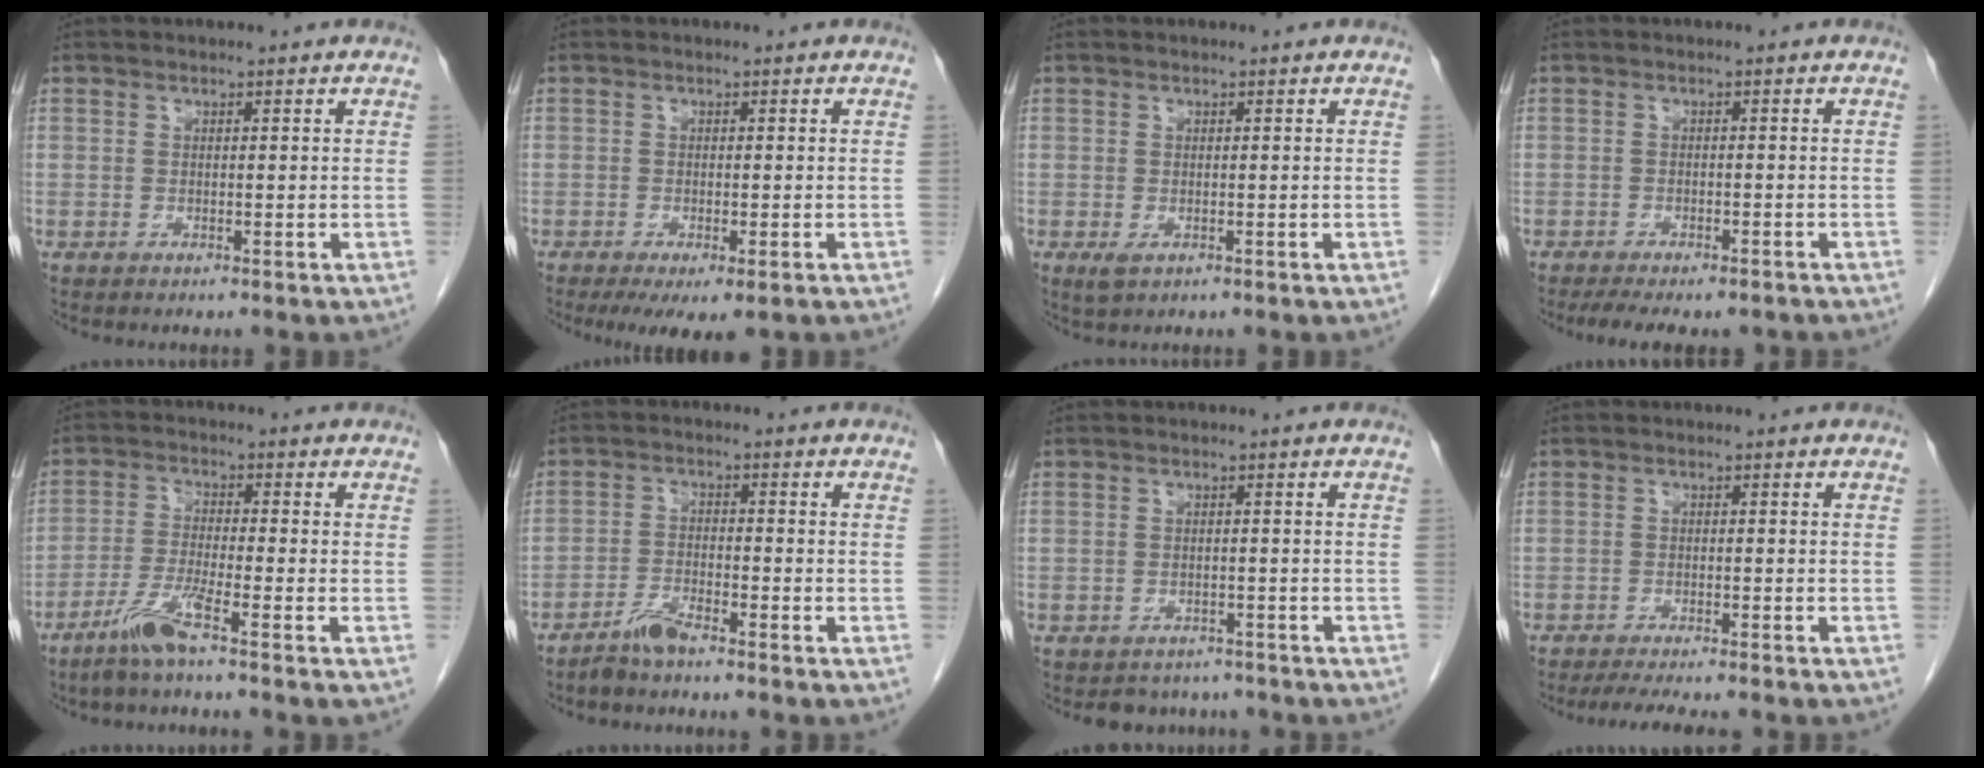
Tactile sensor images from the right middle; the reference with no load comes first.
{"total": 5.6, "force": [-3.4, 1.8, 4.1], "torque": [-0.059, -0.016, -0.051]}
{"total": 1.6, "force": [-0.6, 0.8, 1.2], "torque": [-0.023, -0.004, -0.002]}
{"total": 8.9, "force": [-7.4, 2.7, 4.1], "torque": [-0.060, -0.006, -0.098]}
{"total": 5.7, "force": [-4.0, -0.7, 4.0], "torque": [-0.086, -0.016, -0.088]}
{"total": 3.6, "force": [-3.2, 0.3, 1.6], "torque": [-0.036, -0.006, -0.063]}
{"total": 4.4, "force": [-3.9, 2.0, -0.2], "torque": [0.003, 0.006, -0.050]}
{"total": 7.7, "force": [-6.8, 0.9, 3.7], "torque": [-0.054, -0.014, -0.099]}